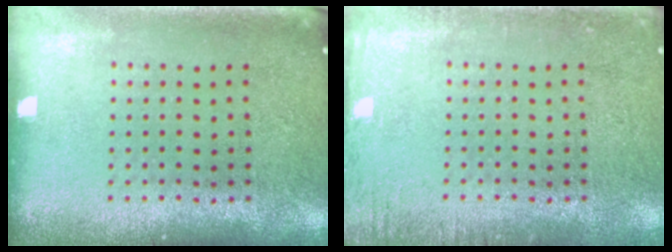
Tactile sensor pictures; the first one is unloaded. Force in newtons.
{"total": 1.7, "press": 1.7, "slide": 0.2}